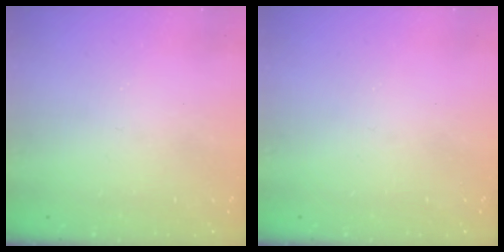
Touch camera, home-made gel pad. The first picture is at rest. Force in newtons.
{"total": 0.0}